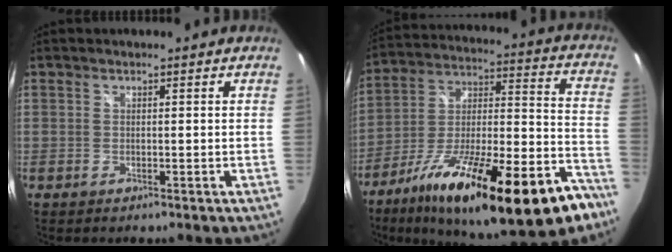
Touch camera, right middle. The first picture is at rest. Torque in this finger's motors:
{"motor_torque": [1.52, -0.62, 0.93, 0.21]}